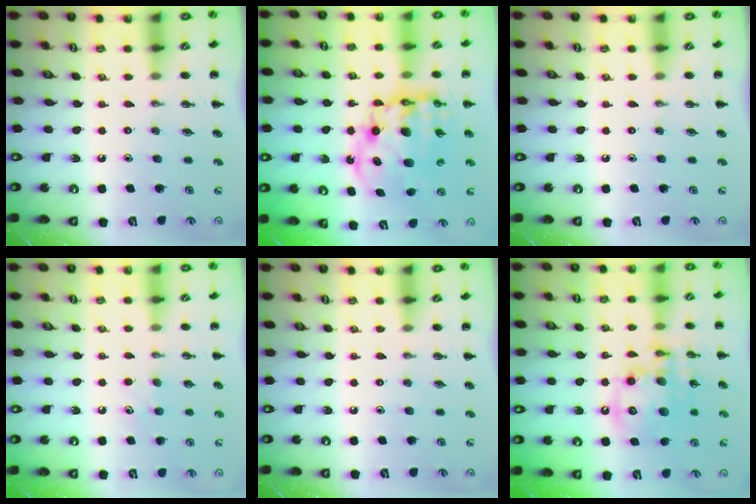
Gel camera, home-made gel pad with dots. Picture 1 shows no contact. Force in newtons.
{"total": 13.8, "press": 13.4, "slide": 3.4}
{"total": 0.0}
{"total": 4.8, "press": 4.6, "slide": 1.4}
{"total": 0.0}
{"total": 14.3, "press": 14.0, "slide": 3.2}